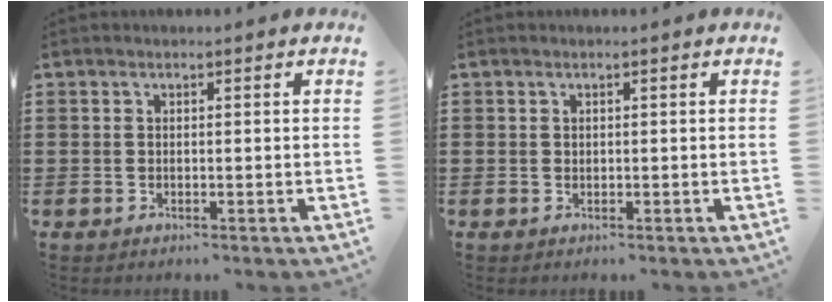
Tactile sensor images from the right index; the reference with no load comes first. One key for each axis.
{"total": 0.5, "fx": 0.3, "fy": 0.4, "fz": 0.1, "tx": -0.001, "ty": 0.004, "tz": 0.006}